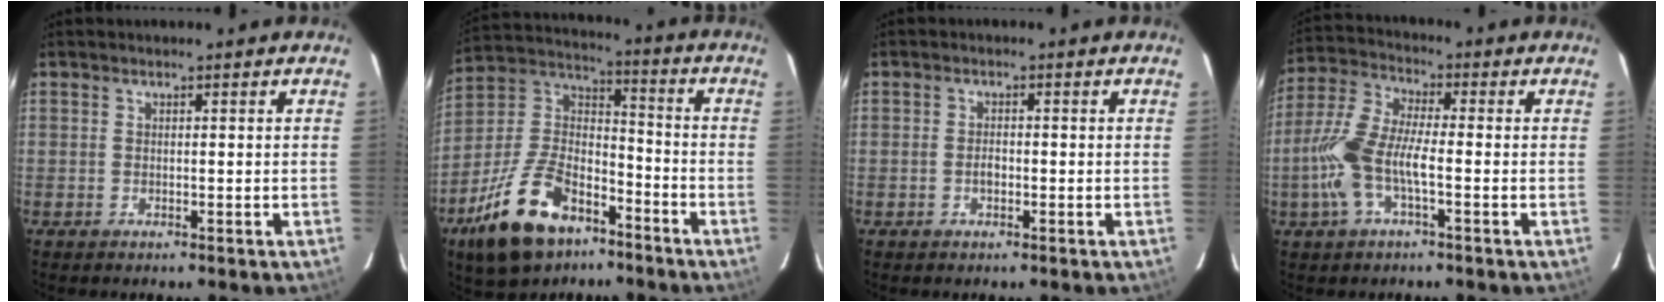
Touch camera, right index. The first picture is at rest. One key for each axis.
{"total": 19.8, "fx": -11.5, "fy": 10.7, "fz": 12.1, "tx": -0.254, "ty": 0.011, "tz": -0.195}
{"total": 1.4, "fx": -0.6, "fy": 0.8, "fz": 1.0, "tx": -0.020, "ty": 0.005, "tz": -0.009}
{"total": 10.8, "fx": -2.9, "fy": 3.5, "fz": 9.8, "tx": -0.222, "ty": 0.006, "tz": -0.059}